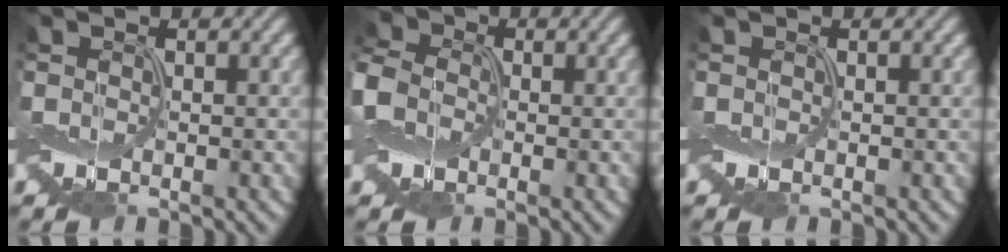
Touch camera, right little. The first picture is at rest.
{"total": 5.3, "force": [-1.1, 4.4, 2.8], "torque": [-0.092, 0.006, -0.031]}
{"total": 0.0}